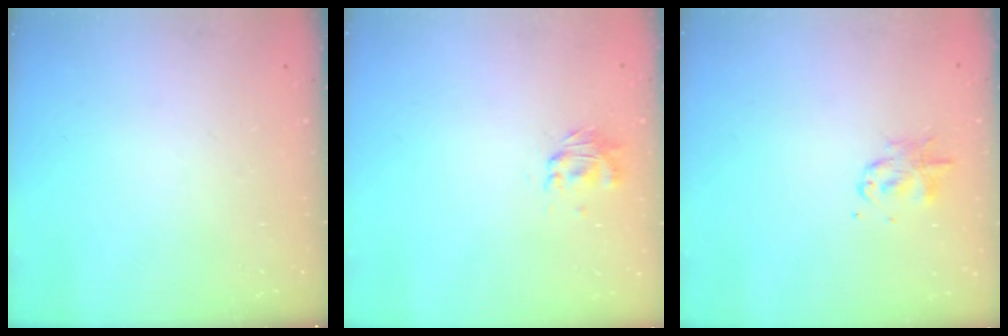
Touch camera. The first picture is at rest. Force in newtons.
{"total": 1.3, "press": 1.2, "slide": 0.4}
{"total": 2.4, "press": 2.4, "slide": 0.3}